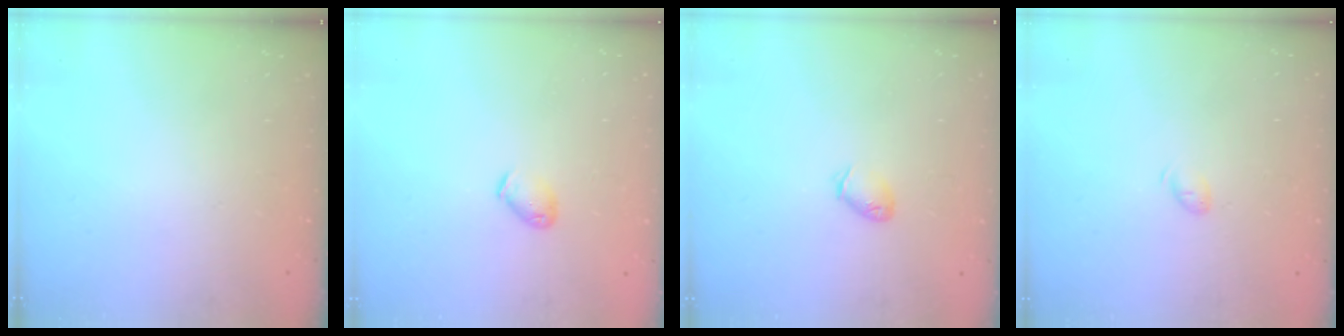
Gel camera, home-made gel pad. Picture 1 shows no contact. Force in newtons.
{"total": 4.2, "press": 4.2, "slide": 0.7}
{"total": 4.1, "press": 4.0, "slide": 0.9}
{"total": 3.9, "press": 3.8, "slide": 0.5}